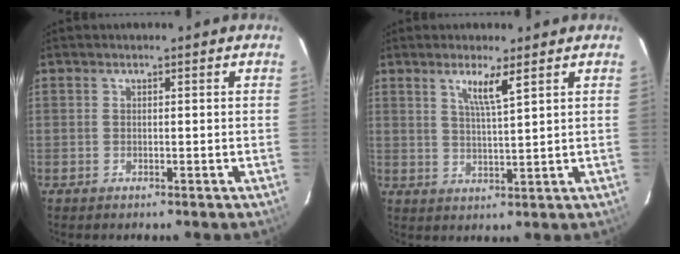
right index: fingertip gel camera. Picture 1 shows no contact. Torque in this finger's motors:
{"motor_torque": [0.03, 0.06, 0.11, 0.04]}